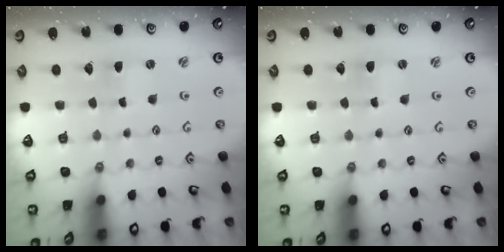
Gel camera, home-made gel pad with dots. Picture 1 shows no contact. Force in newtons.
{"total": 0.0}